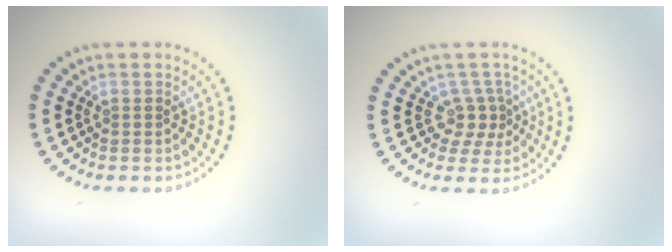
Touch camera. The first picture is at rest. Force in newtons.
{"total": 2.4, "press": 1.6, "slide": 1.8}